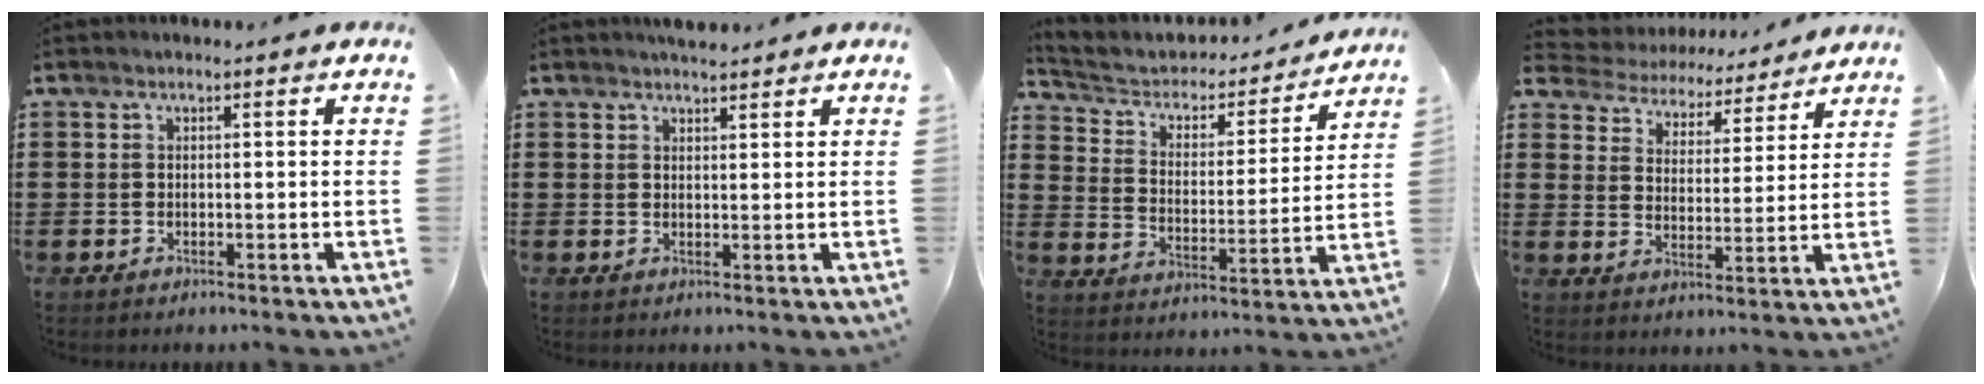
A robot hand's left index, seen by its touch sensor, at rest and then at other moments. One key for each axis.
{"total": 2.2, "fx": 2.1, "fy": 0.2, "fz": 0.5, "tx": -0.013, "ty": 0.001, "tz": 0.040}
{"total": 3.6, "fx": 3.1, "fy": 1.7, "fz": 0.8, "tx": -0.041, "ty": -0.028, "tz": 0.044}
{"total": 4.4, "fx": 4.4, "fy": 0.6, "fz": -0.4, "tx": -0.024, "ty": -0.036, "tz": 0.071}